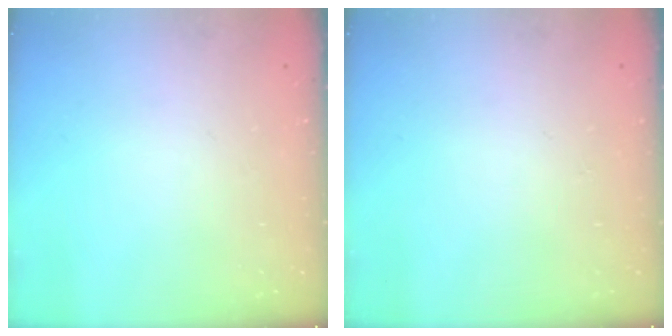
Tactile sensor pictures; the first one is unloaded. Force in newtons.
{"total": 0.0}